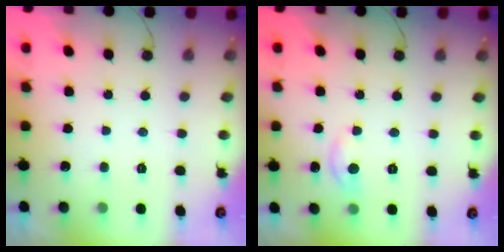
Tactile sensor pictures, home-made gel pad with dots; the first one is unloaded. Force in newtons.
{"total": 4.4, "press": 4.4, "slide": 0.7}